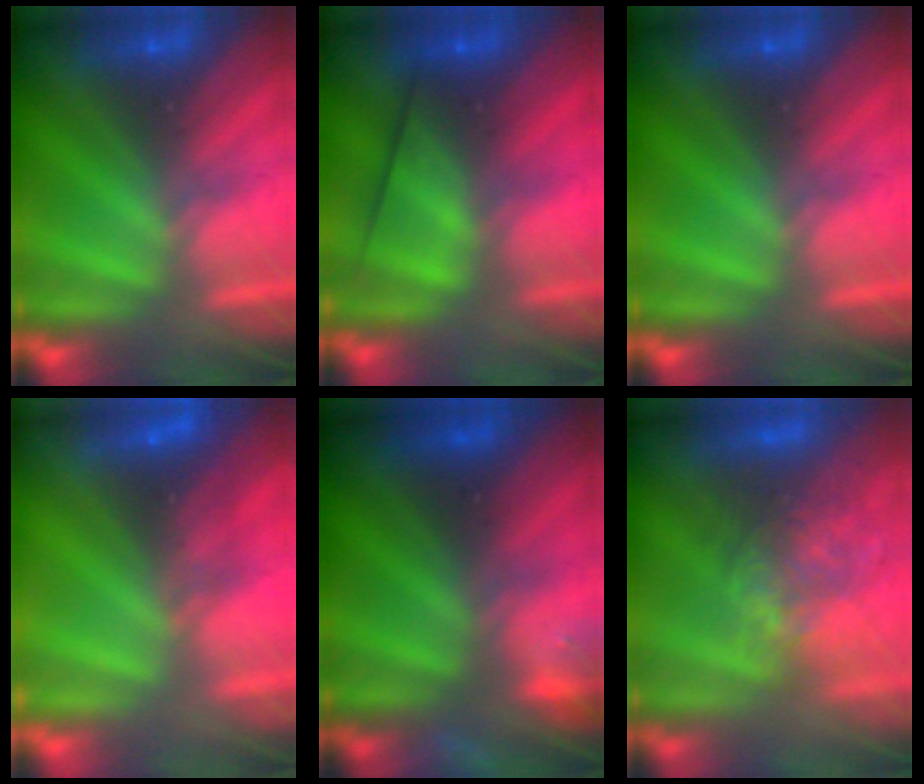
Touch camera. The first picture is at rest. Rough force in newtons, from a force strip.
{"total": 2.7}
{"total": 0.0}
{"total": 2.3}
{"total": 6.6}
{"total": 3.4}